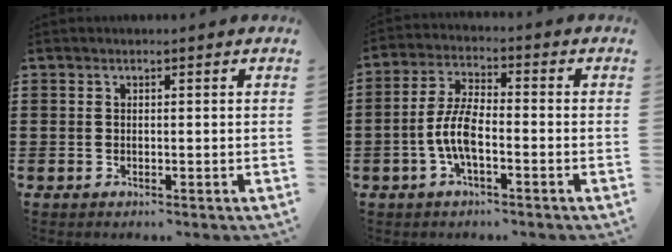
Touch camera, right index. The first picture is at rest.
{"total": 6.7, "force": [-2.1, 2.2, 5.9], "torque": [-0.143, -0.010, -0.046]}